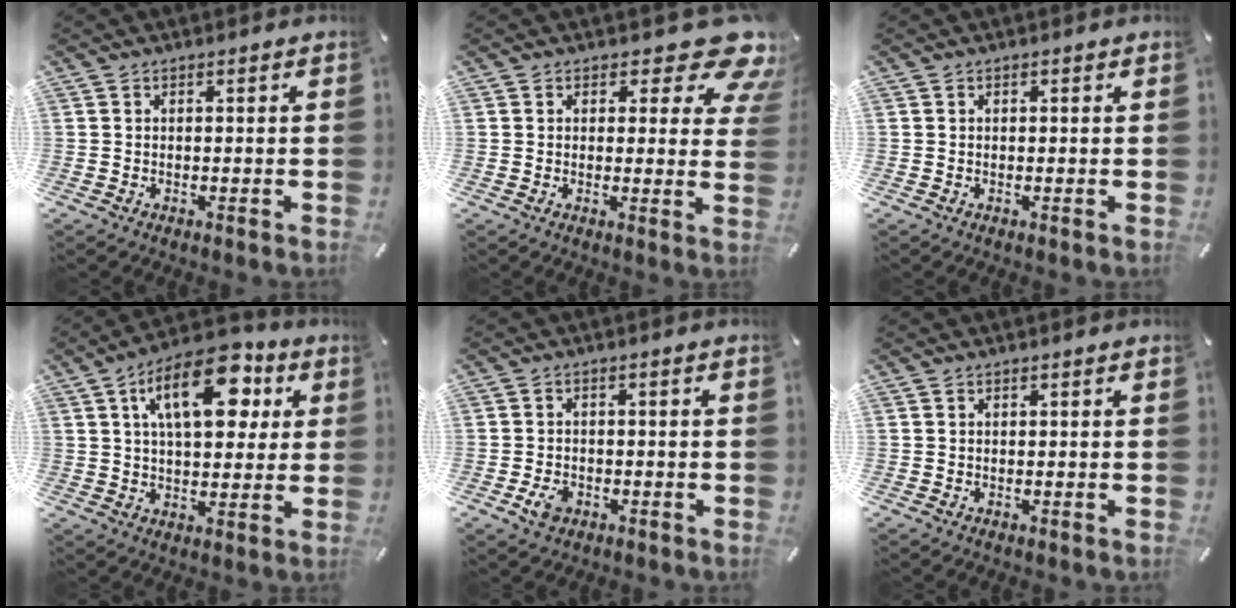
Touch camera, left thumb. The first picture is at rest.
{"total": 11.2, "force": [6.8, 4.8, 7.5], "torque": [-0.078, -0.055, 0.115]}
{"total": 0.0}
{"total": 17.0, "force": [6.6, 8.8, 13.0], "torque": [-0.198, -0.010, 0.105]}
{"total": 3.5, "force": [-1.7, 2.5, 1.9], "torque": [-0.047, 0.004, -0.033]}
{"total": 0.0}